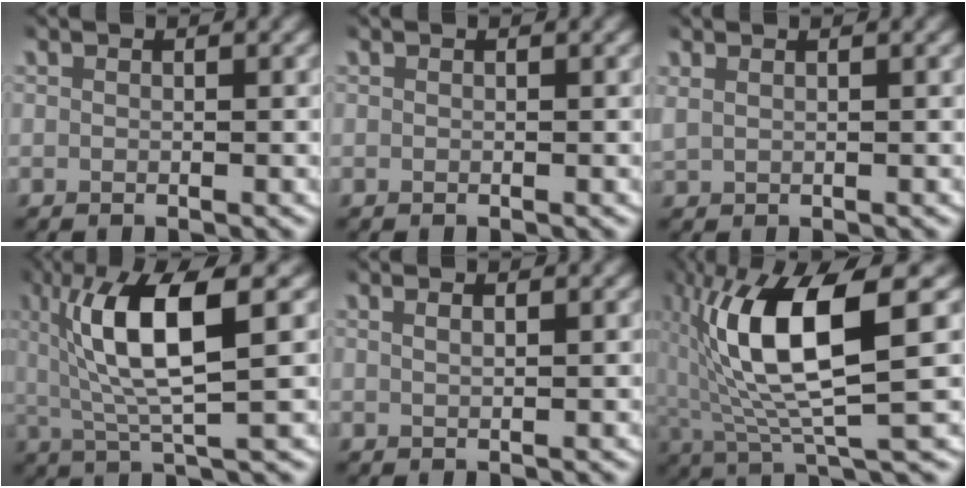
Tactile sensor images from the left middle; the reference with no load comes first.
{"total": 0.0}
{"total": 1.2, "force": [0.8, 0.5, 0.6], "torque": [-0.017, 0.004, 0.018]}
{"total": 8.1, "force": [1.8, 2.0, 7.6], "torque": [-0.143, 0.011, 0.028]}
{"total": 0.8, "force": [0.5, 0.0, 0.6], "torque": [-0.012, 0.001, 0.010]}
{"total": 11.1, "force": [1.1, 3.6, 10.5], "torque": [-0.189, 0.006, 0.020]}